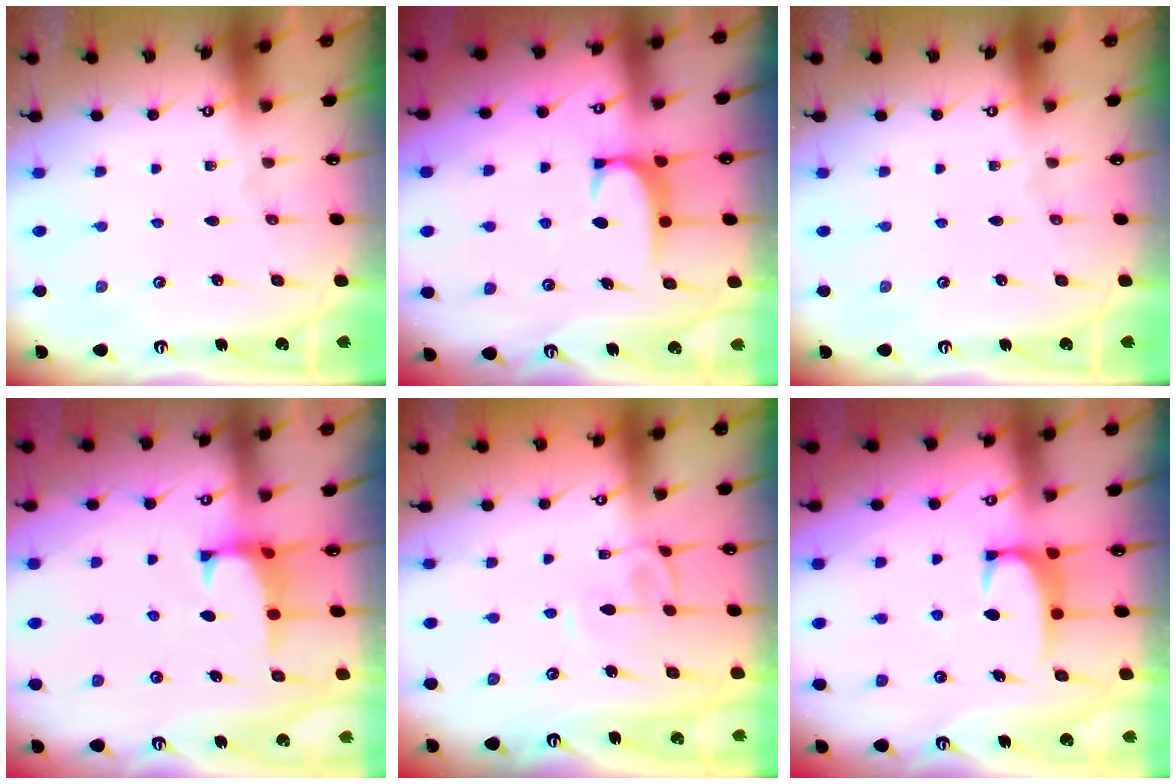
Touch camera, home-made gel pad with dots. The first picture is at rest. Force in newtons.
{"total": 1.9, "press": 1.8, "slide": 0.4}
{"total": 0.0}
{"total": 1.3, "press": 1.1, "slide": 0.6}
{"total": 2.7, "press": 2.7, "slide": 0.5}
{"total": 1.9, "press": 1.8, "slide": 0.7}